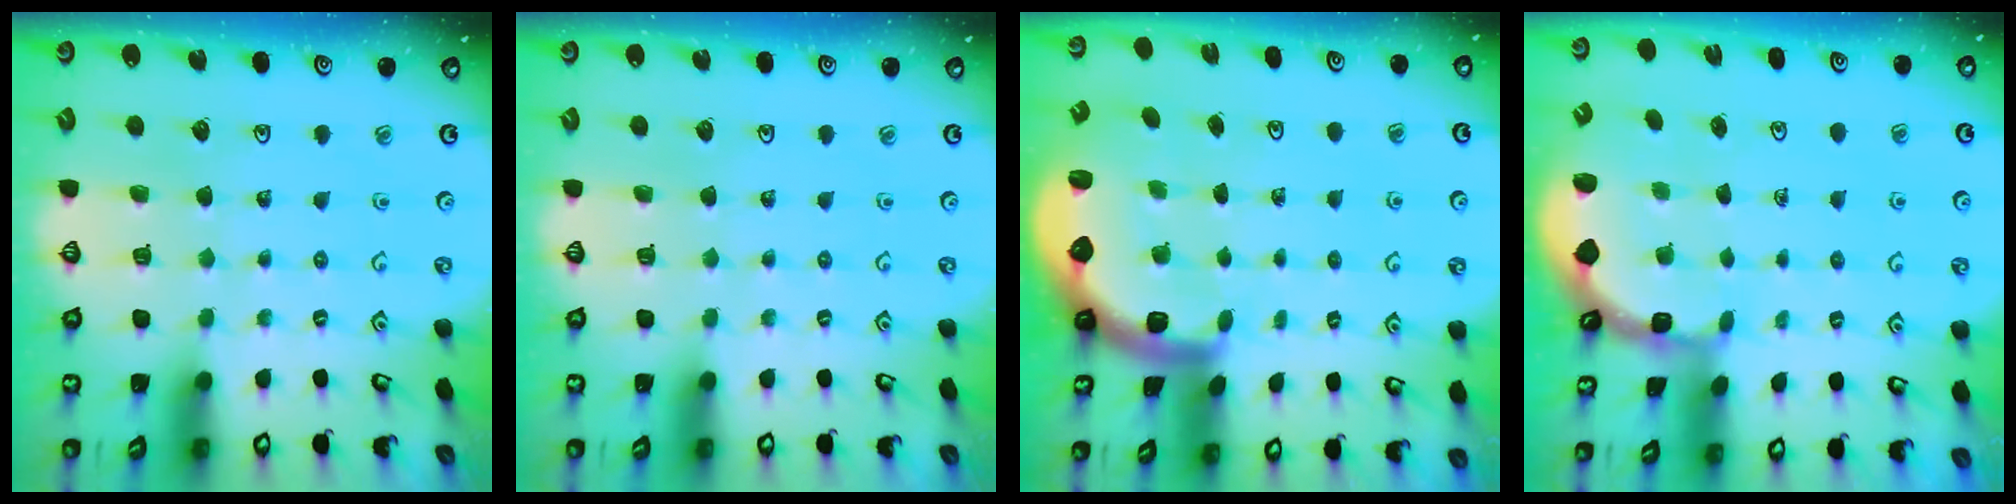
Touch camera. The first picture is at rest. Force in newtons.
{"total": 0.0}
{"total": 2.8, "press": 2.5, "slide": 1.4}
{"total": 1.2, "press": 1.1, "slide": 0.4}